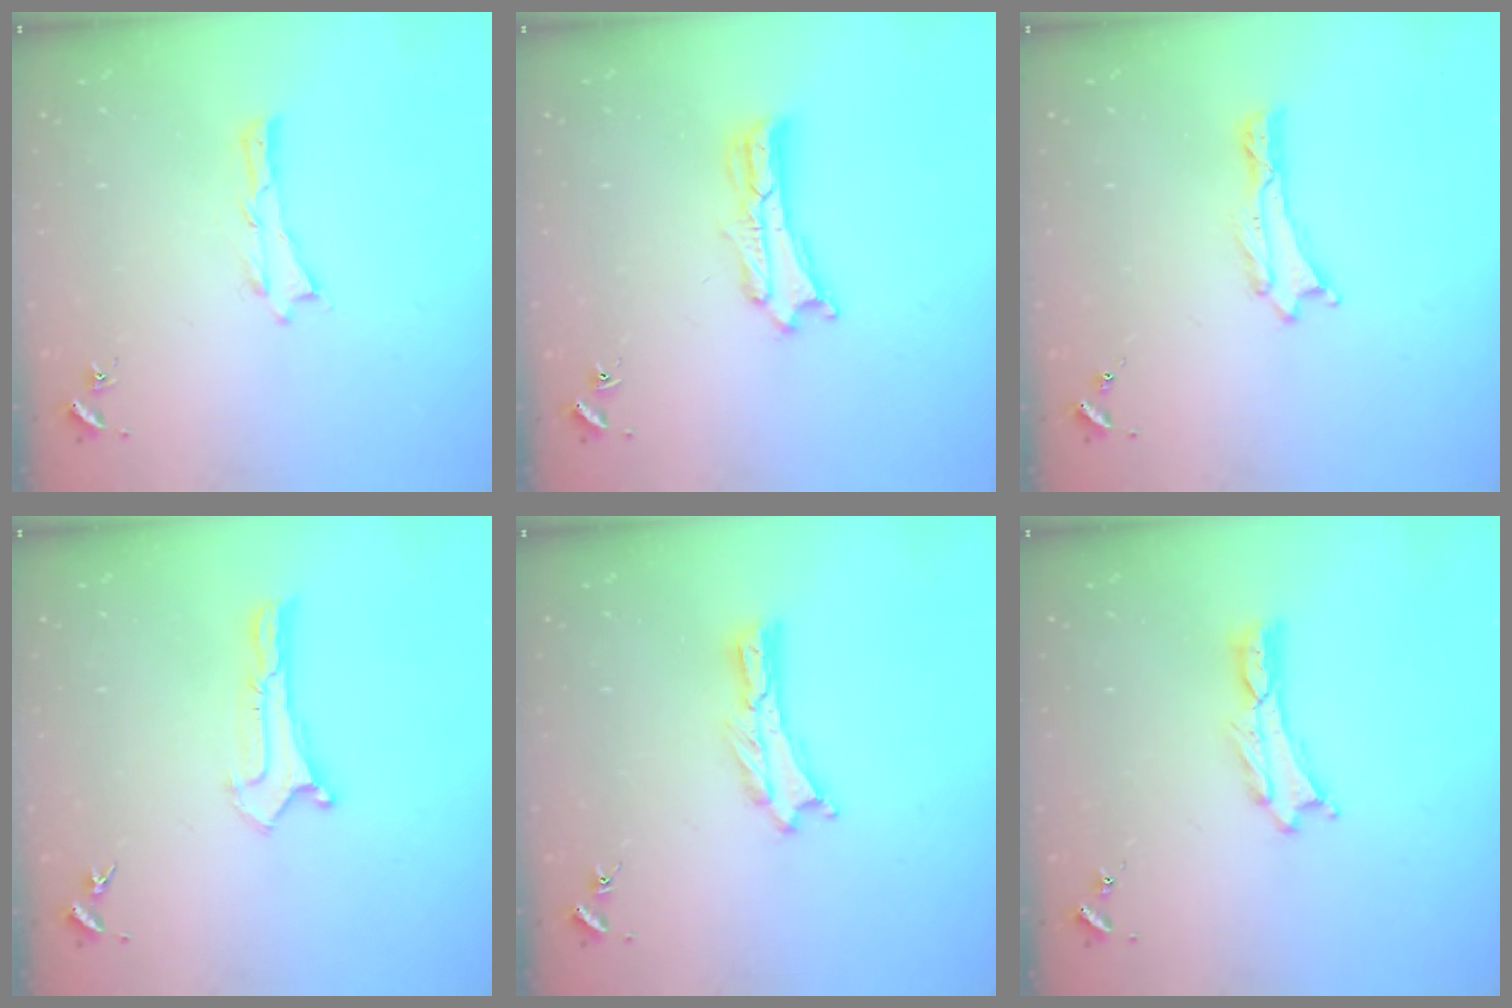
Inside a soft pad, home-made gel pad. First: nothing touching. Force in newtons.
{"total": 1.8, "press": 1.8, "slide": 0.3}
{"total": 0.0}
{"total": 0.0}
{"total": 0.0}
{"total": 0.0}